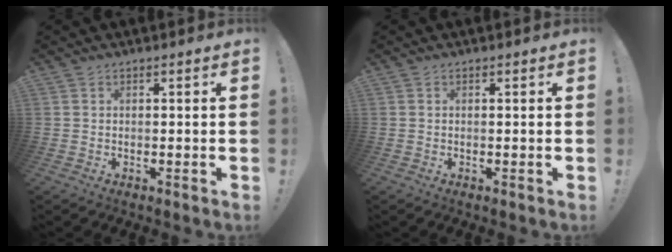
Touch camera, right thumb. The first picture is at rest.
{"total": 0.0}